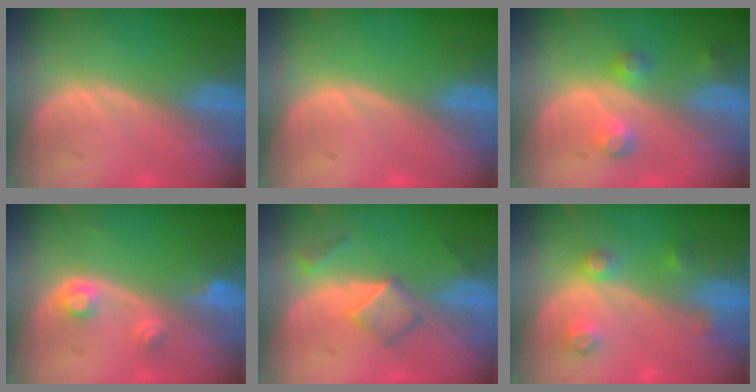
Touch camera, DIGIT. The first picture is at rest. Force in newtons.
{"total": 0.0}
{"total": 3.6, "press": 3.4, "slide": 1.1}
{"total": 3.0, "press": 2.8, "slide": 1.0}
{"total": 5.2, "press": 4.4, "slide": 2.7}
{"total": 4.1, "press": 3.6, "slide": 2.0}